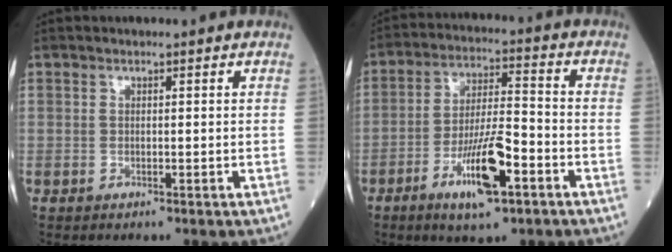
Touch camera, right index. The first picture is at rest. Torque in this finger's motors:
{"motor_torque": [0.97, -0.39, 0.44, 0.19]}